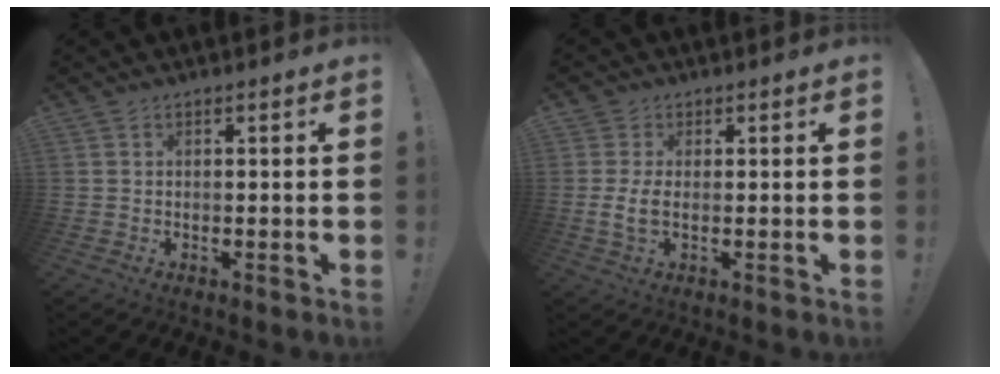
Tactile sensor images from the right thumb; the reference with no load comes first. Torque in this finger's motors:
{"motor_torque": [1.41, 1.42, 0.43, 0.39, 0.24]}